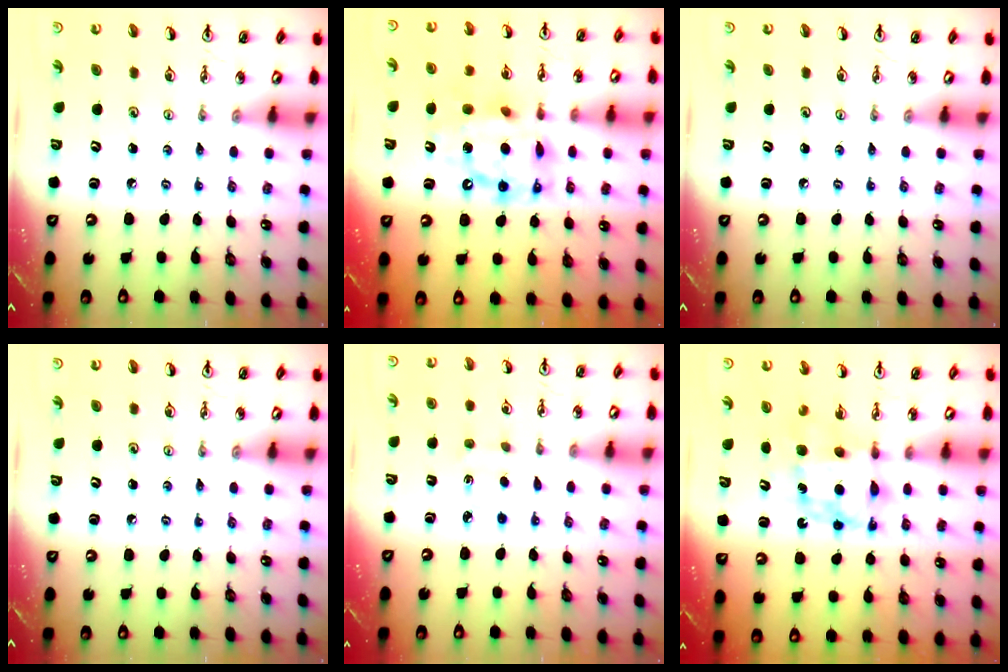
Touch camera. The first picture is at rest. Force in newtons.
{"total": 13.9, "press": 13.9, "slide": 1.1}
{"total": 0.0}
{"total": 0.0}
{"total": 2.3, "press": 2.3, "slide": 0.4}
{"total": 6.5, "press": 6.5, "slide": 0.2}